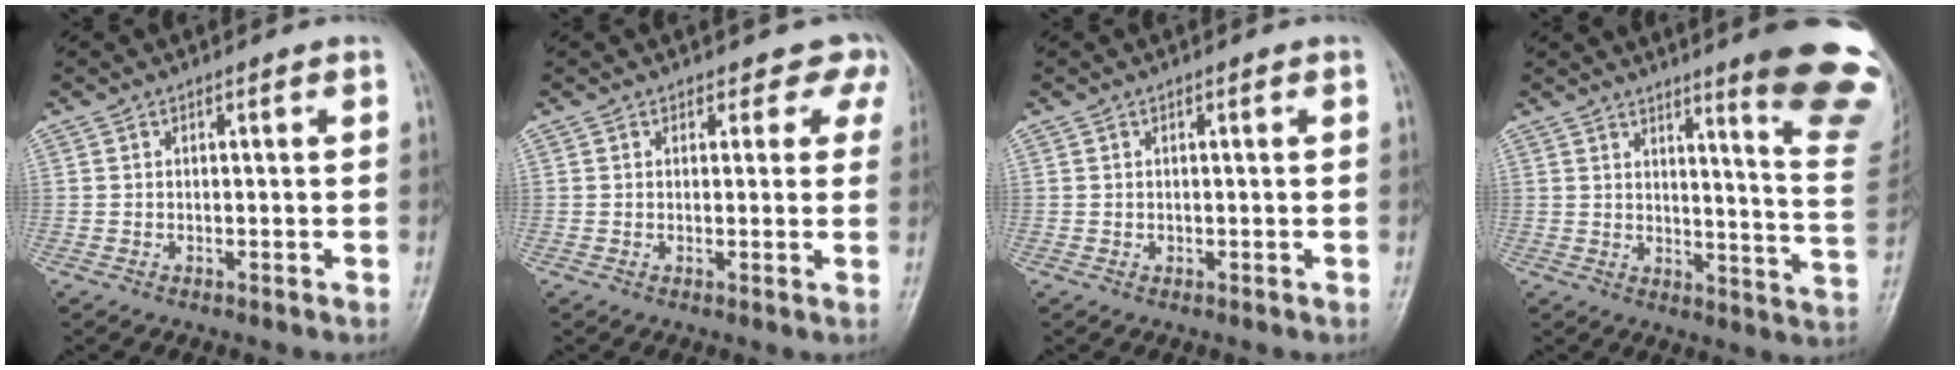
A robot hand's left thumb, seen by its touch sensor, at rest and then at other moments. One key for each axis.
{"total": 4.9, "fx": 4.0, "fy": 2.9, "fz": 0.4, "tx": 0.042, "ty": -0.016, "tz": 0.023}
{"total": 0.5, "fx": 0.1, "fy": 0.5, "fz": 0.2, "tx": 0.005, "ty": 0.001, "tz": 0.001}
{"total": 18.3, "fx": 12.6, "fy": 1.6, "fz": 13.2, "tx": -0.133, "ty": -0.098, "tz": 0.152}